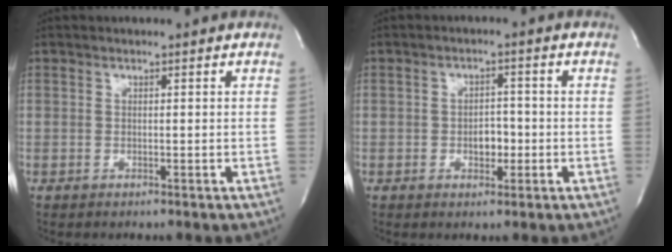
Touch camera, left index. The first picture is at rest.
{"total": 3.2, "force": [-1.0, 1.9, 2.3], "torque": [-0.033, 0.002, -0.012]}